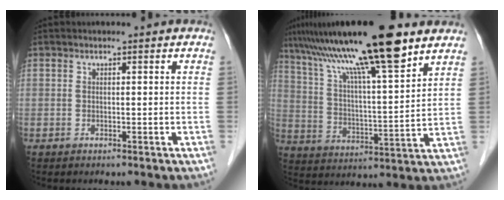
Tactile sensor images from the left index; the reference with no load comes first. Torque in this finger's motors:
{"motor_torque": [0.62, -0.74, 1.05, 0.21]}